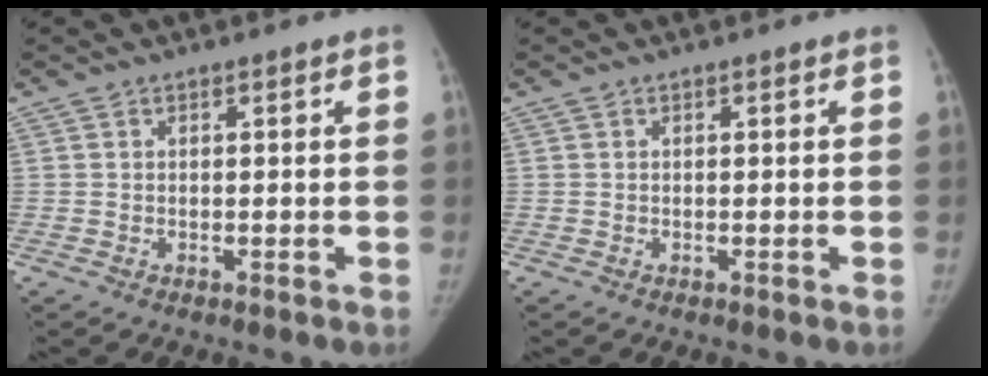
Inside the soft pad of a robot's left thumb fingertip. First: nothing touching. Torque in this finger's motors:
{"motor_torque": [0.00, -0.01, 0.16, -0.13, 0.00]}